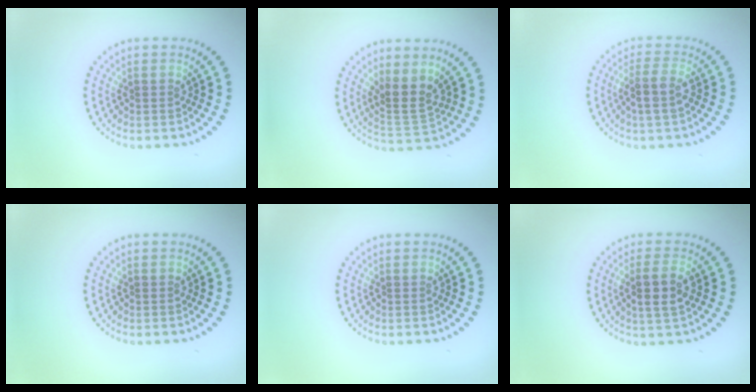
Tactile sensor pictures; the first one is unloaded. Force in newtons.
{"total": 3.4, "press": 2.5, "slide": 2.3}
{"total": 2.5, "press": 2.2, "slide": 1.2}
{"total": 0.0}
{"total": 0.0}
{"total": 2.8, "press": 2.6, "slide": 0.9}